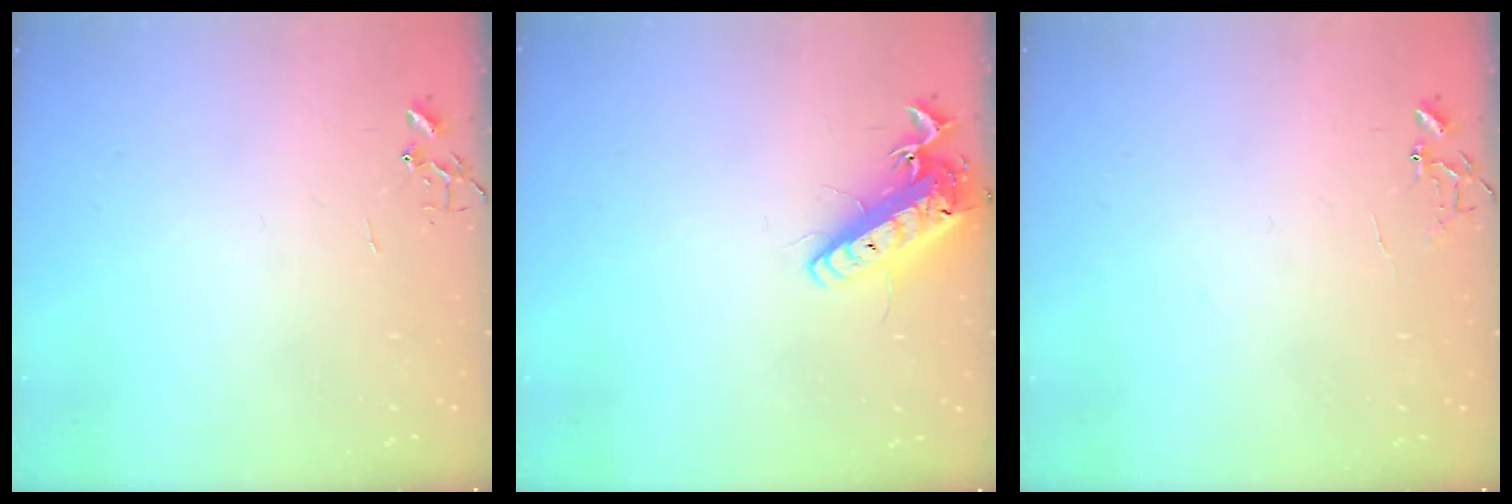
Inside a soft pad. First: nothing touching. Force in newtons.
{"total": 14.3, "press": 14.0, "slide": 3.0}
{"total": 7.5, "press": 7.5, "slide": 0.7}